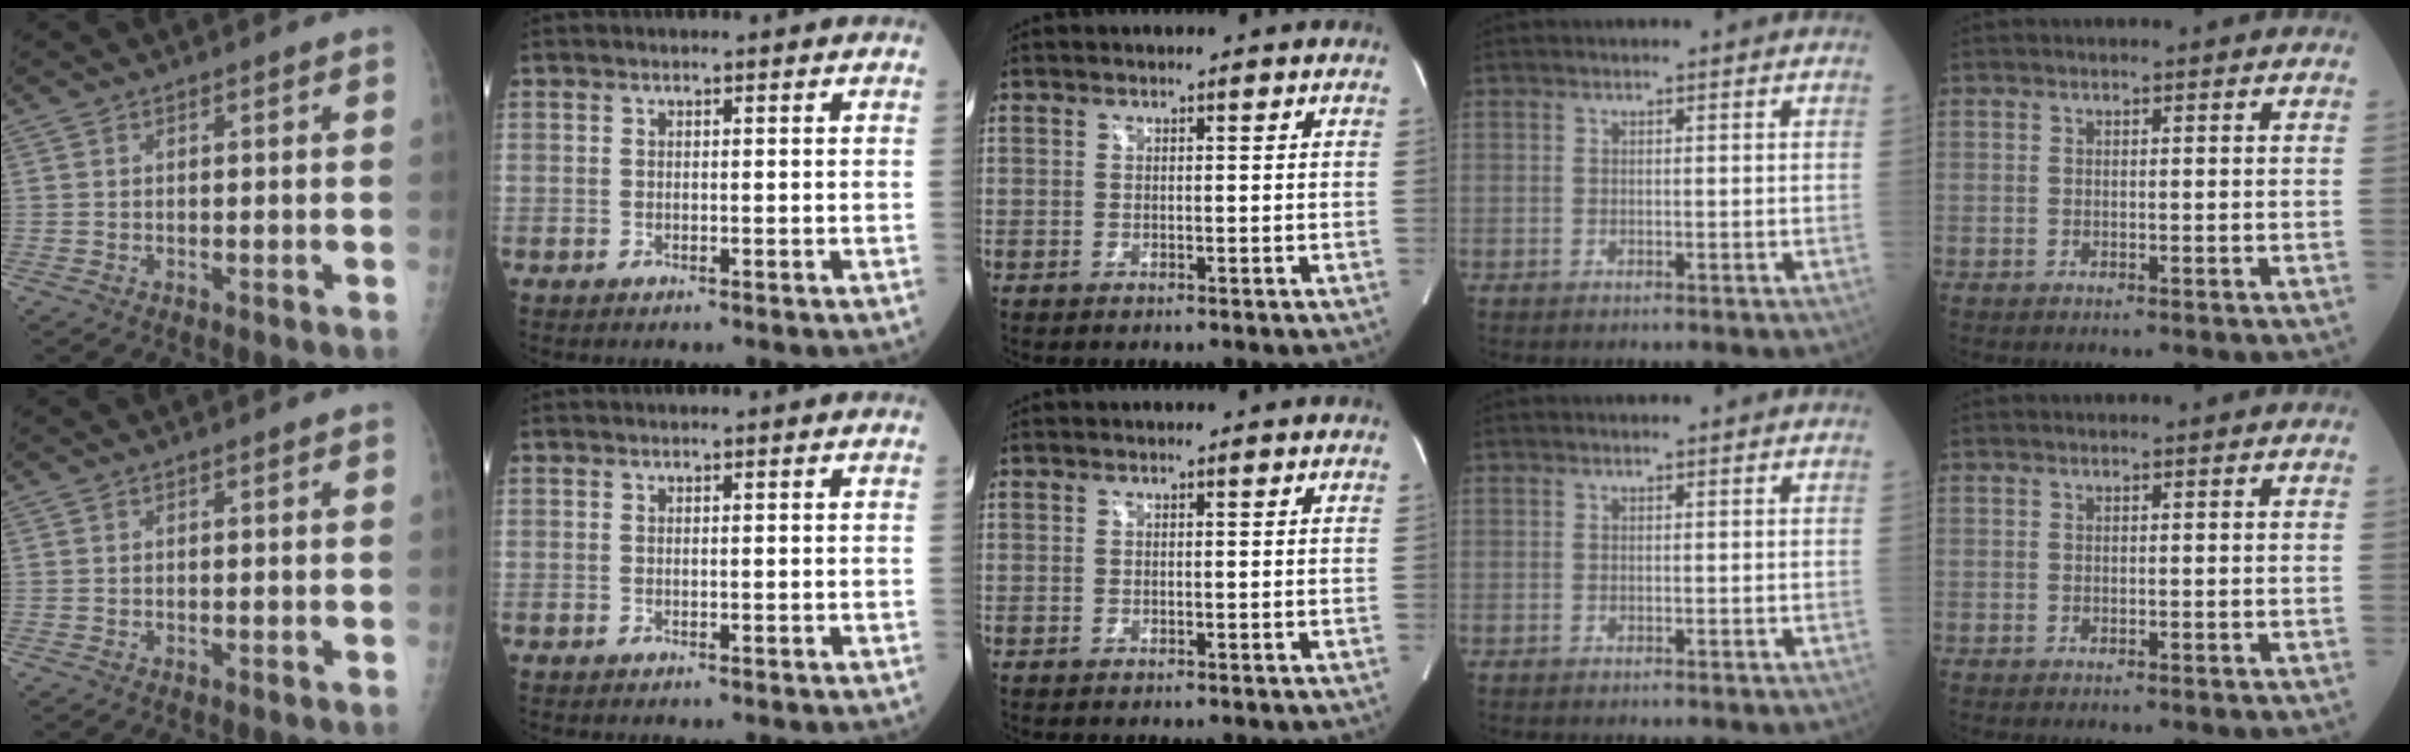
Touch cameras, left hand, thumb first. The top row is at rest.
{}